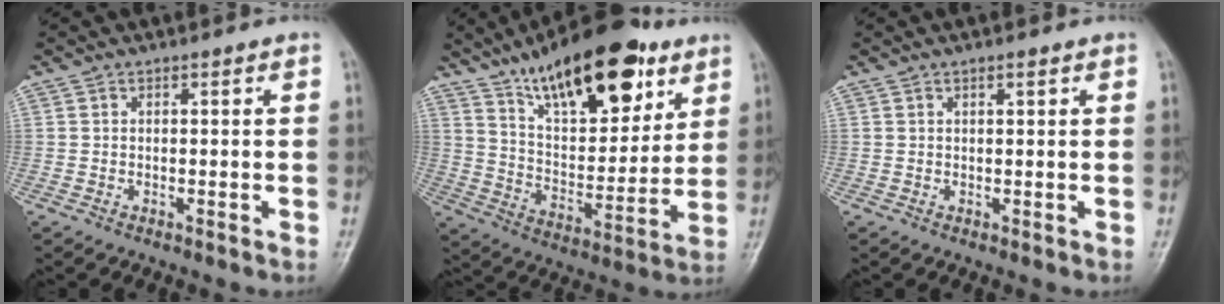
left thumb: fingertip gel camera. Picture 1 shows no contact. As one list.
[{"total": 23.2, "force": [14.2, 9.4, 15.7], "torque": [-0.206, -0.054, 0.240]}, {"total": 0.9, "force": [0.5, 0.2, 0.6], "torque": [-0.011, -0.001, 0.009]}]